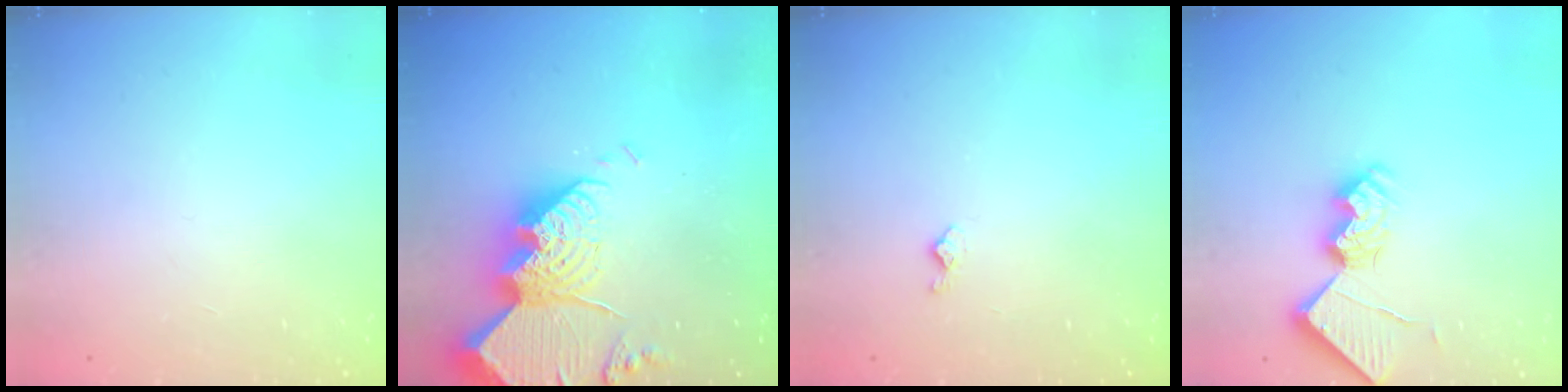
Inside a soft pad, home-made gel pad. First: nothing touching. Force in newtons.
{"total": 23.2, "press": 23.2, "slide": 1.9}
{"total": 3.4, "press": 3.4, "slide": 0.5}
{"total": 16.7, "press": 16.7, "slide": 0.1}